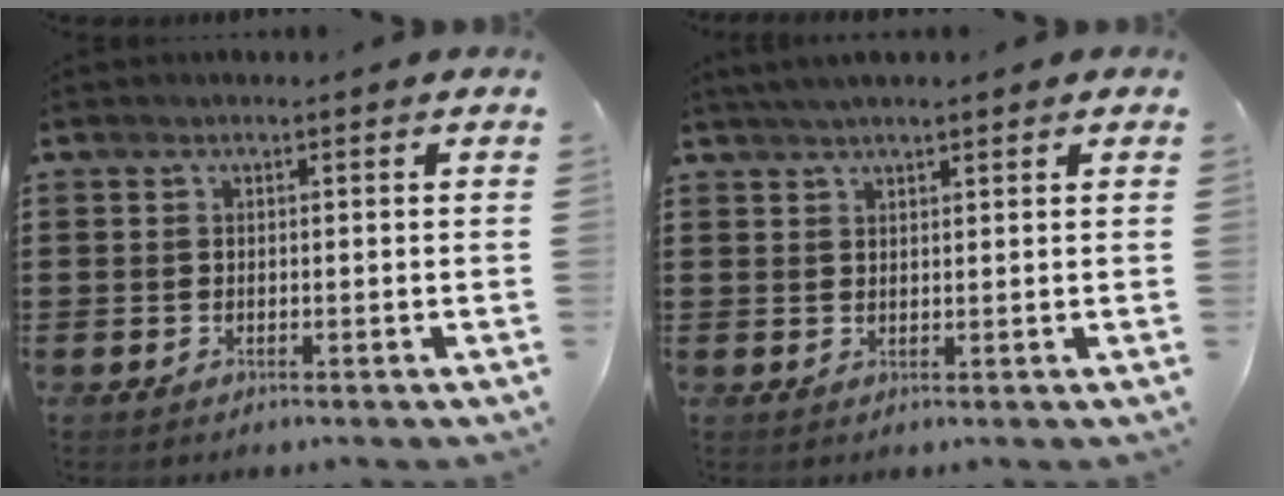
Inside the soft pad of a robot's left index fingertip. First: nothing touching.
{"total": 2.1, "force": [1.8, 0.3, 1.1], "torque": [-0.024, 0.005, 0.033]}